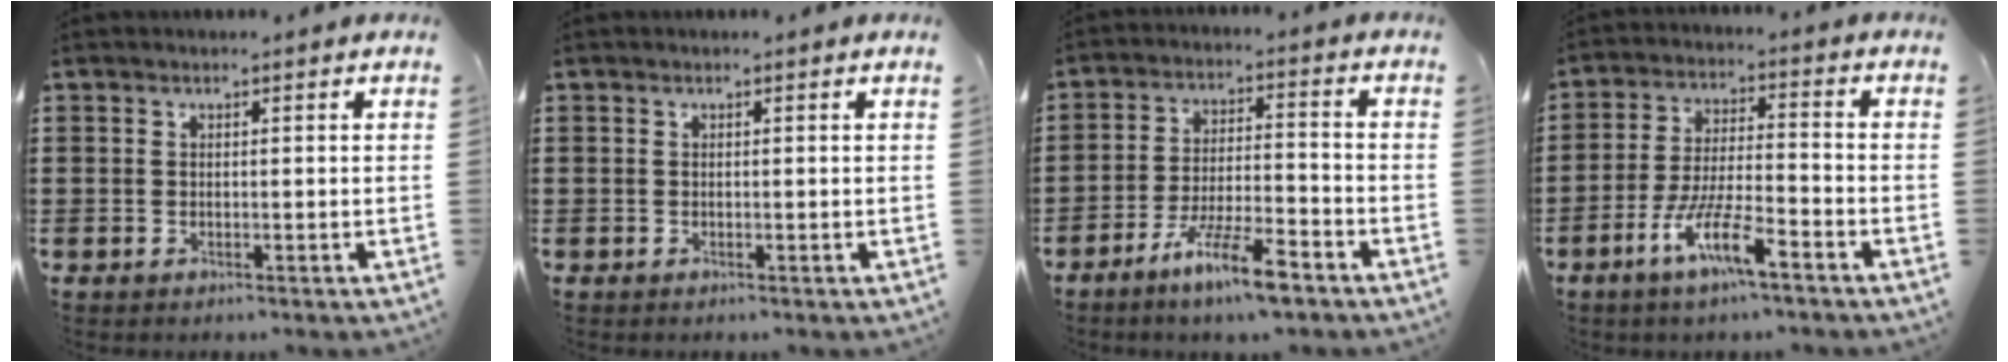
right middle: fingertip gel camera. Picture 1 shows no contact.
{"total": 0.0}
{"total": 8.7, "force": [-6.1, 1.2, 6.0], "torque": [-0.118, -0.001, -0.115]}
{"total": 8.6, "force": [-5.1, 1.7, 6.7], "torque": [-0.145, -0.007, -0.098]}